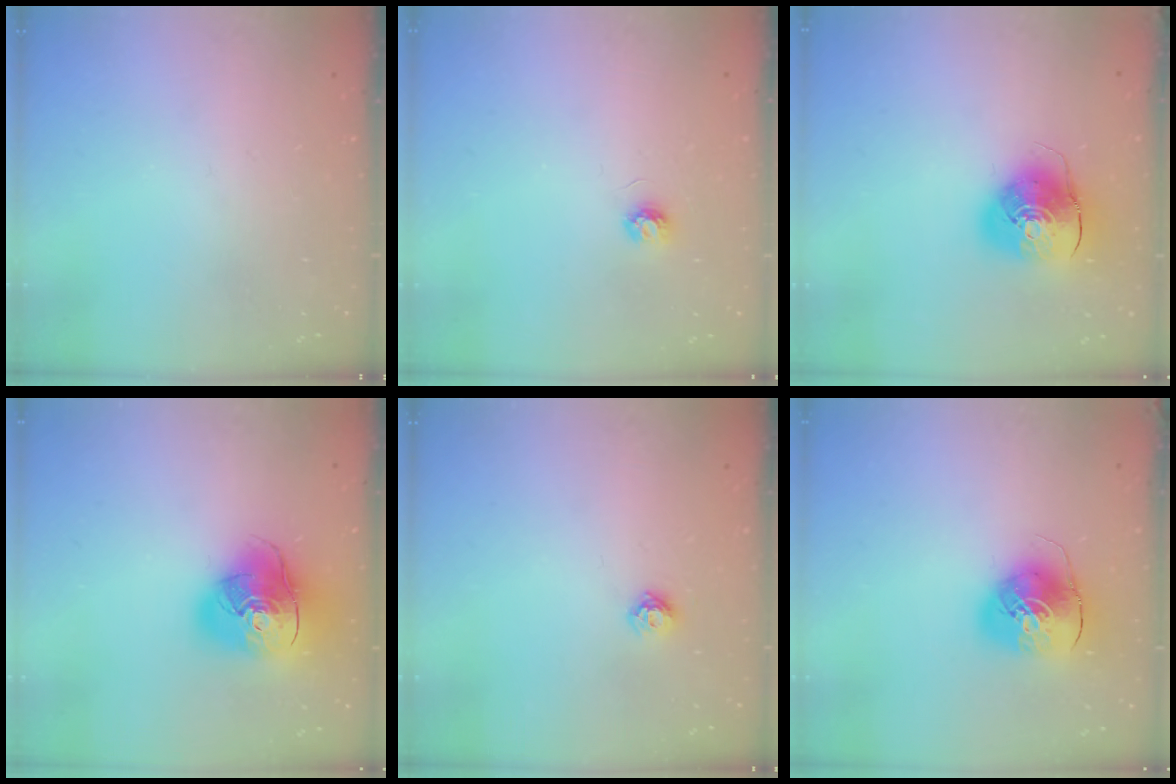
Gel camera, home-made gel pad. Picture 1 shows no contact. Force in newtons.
{"total": 3.4, "press": 3.4, "slide": 0.4}
{"total": 10.4, "press": 10.2, "slide": 1.7}
{"total": 17.9, "press": 17.8, "slide": 2.3}
{"total": 5.8, "press": 5.8, "slide": 0.7}
{"total": 10.4, "press": 10.2, "slide": 1.8}